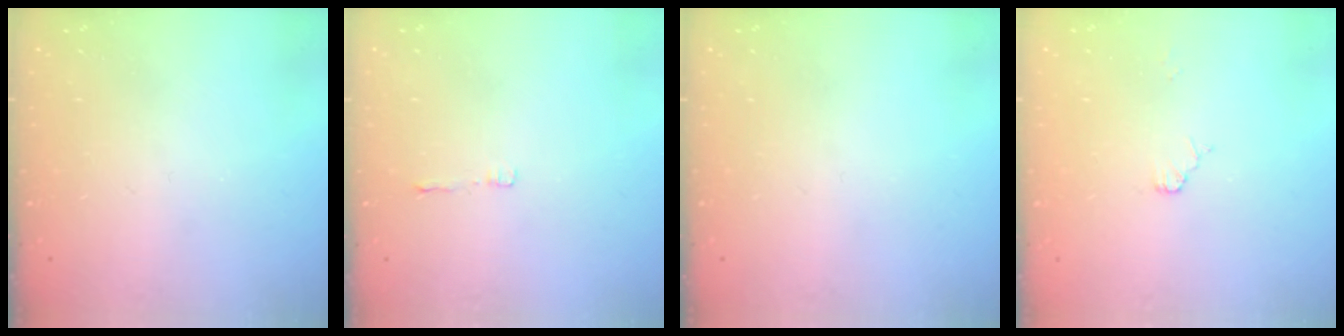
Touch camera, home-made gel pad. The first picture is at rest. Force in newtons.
{"total": 2.8, "press": 2.8, "slide": 0.3}
{"total": 0.0}
{"total": 2.0, "press": 2.0, "slide": 0.2}